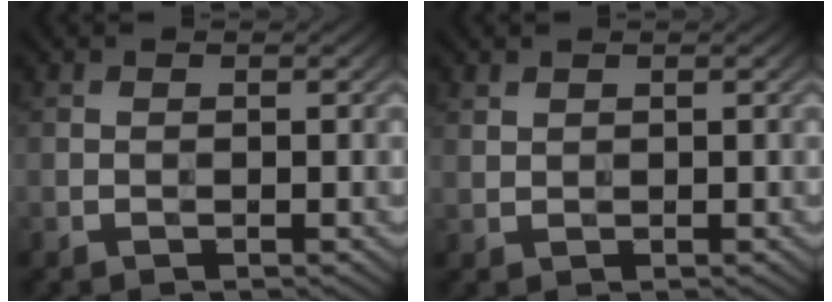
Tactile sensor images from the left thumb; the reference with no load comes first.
{"total": 1.1, "force": [0.8, 0.5, 0.4], "torque": [-0.014, -0.002, 0.022]}